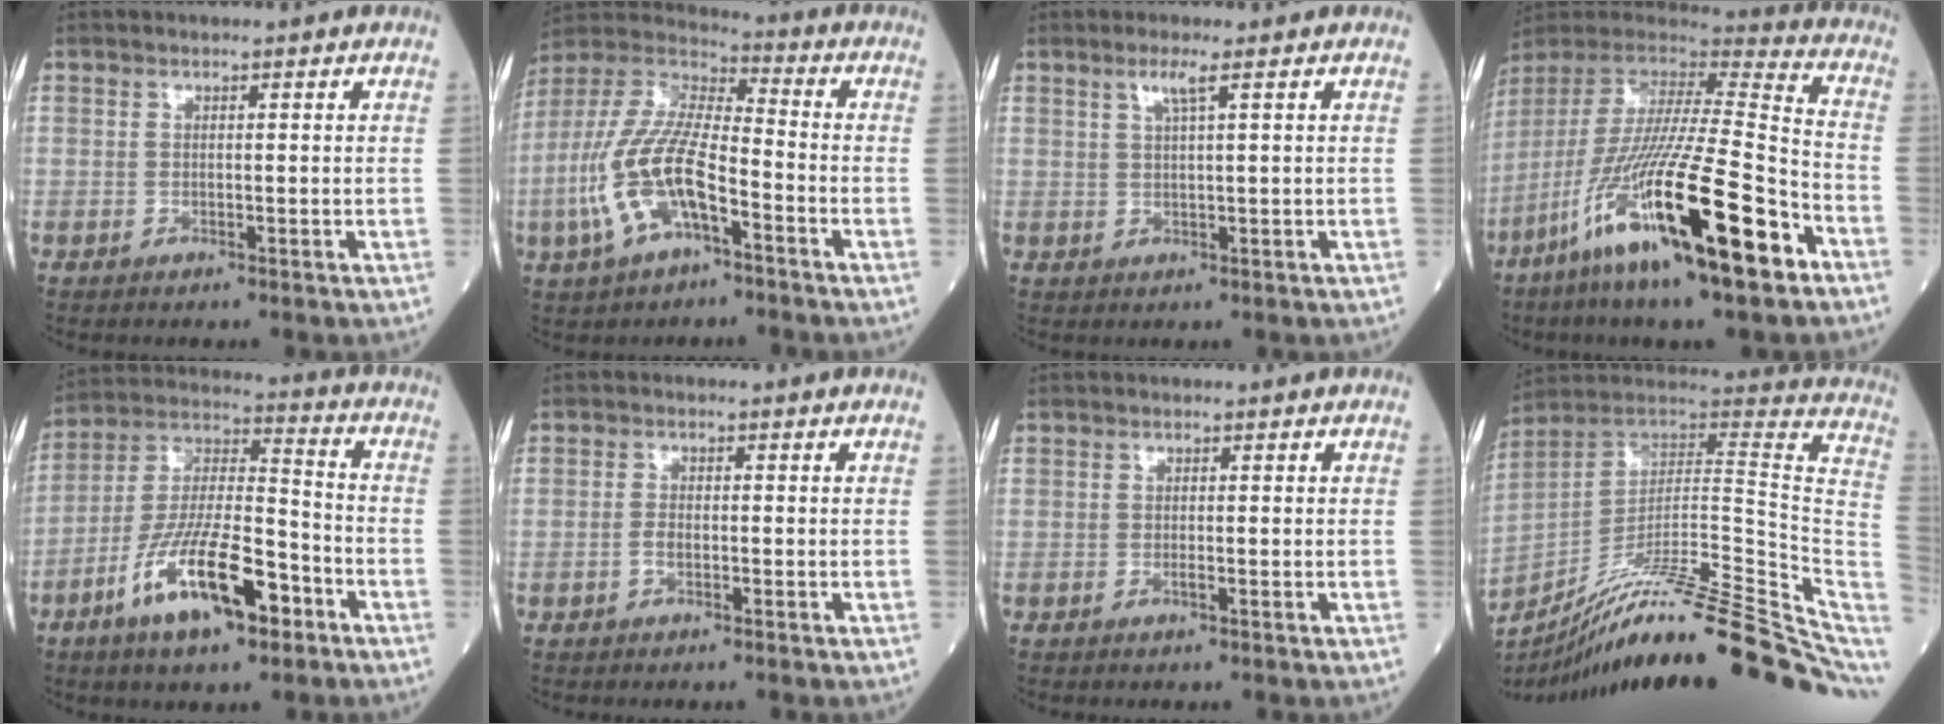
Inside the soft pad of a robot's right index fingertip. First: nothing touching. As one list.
[{"total": 14.4, "force": [-5.1, 4.8, 12.6], "torque": [-0.283, 0.004, -0.095]}, {"total": 2.4, "force": [1.3, -0.3, 2.0], "torque": [-0.046, 0.002, 0.028]}, {"total": 26.7, "force": [-13.6, 2.4, 22.9], "torque": [-0.431, -0.076, -0.252]}, {"total": 15.7, "force": [-7.7, 4.3, 13.0], "torque": [-0.255, -0.002, -0.133]}, {"total": 1.4, "force": [-0.6, 0.5, 1.1], "torque": [-0.024, 0.003, -0.010]}, {"total": 0.5, "force": [-0.2, 0.0, 0.5], "torque": [-0.014, -0.001, -0.001]}, {"total": 31.4, "force": [-22.9, 2.8, 21.3], "torque": [-0.221, -0.003, -0.342]}]